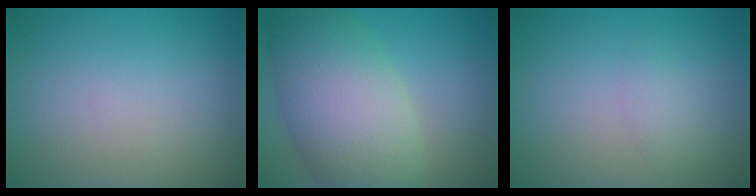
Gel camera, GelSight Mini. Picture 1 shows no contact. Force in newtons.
{"total": 9.3, "press": 9.3, "slide": 0.5}
{"total": 1.1, "press": 1.1, "slide": 0.1}